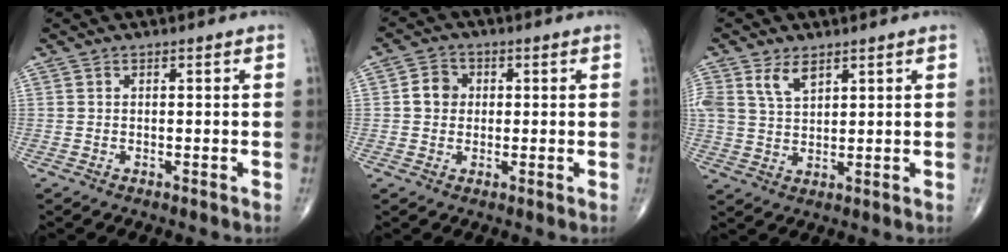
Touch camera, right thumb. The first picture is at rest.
{"total": 4.3, "force": [0.3, 3.8, 2.0], "torque": [-0.019, 0.008, -0.001]}
{"total": 5.6, "force": [3.3, 3.0, 3.5], "torque": [-0.061, -0.013, 0.071]}